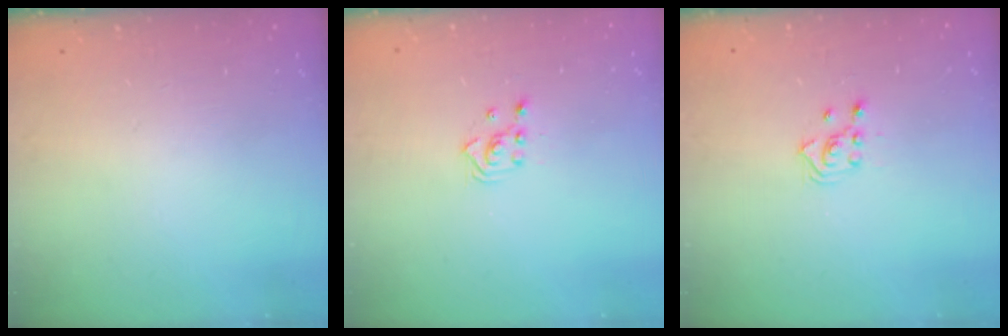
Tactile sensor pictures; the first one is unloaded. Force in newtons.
{"total": 2.5, "press": 2.5, "slide": 0.3}
{"total": 2.5, "press": 2.3, "slide": 1.0}